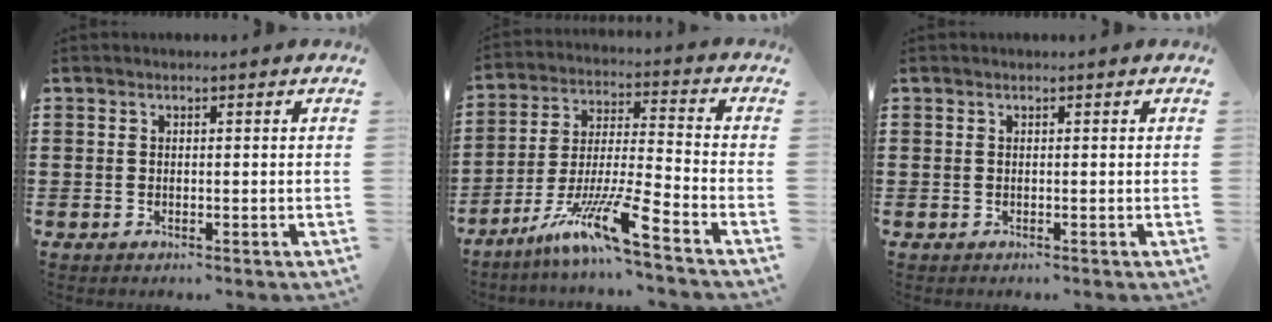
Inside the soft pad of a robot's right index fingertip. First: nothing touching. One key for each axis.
{"total": 12.3, "fx": -9.1, "fy": 0.3, "fz": 8.2, "tx": -0.161, "ty": 0.000, "tz": -0.177}
{"total": 0.0}